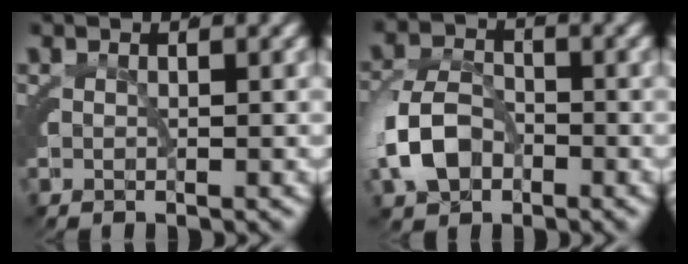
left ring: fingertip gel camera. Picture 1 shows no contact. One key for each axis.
{"total": 4.8, "fx": -1.4, "fy": 3.4, "fz": 3.0, "tx": -0.069, "ty": -0.011, "tz": -0.016}